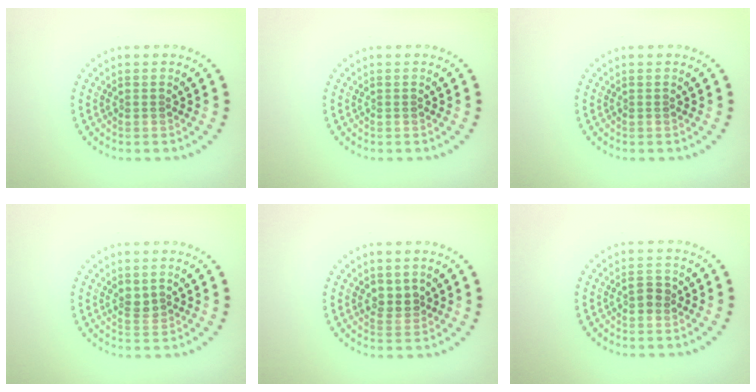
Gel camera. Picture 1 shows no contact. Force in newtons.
{"total": 0.0}
{"total": 0.0}
{"total": 1.2, "press": 1.1, "slide": 0.5}
{"total": 2.0, "press": 1.7, "slide": 0.9}
{"total": 1.5, "press": 1.5, "slide": 0.2}